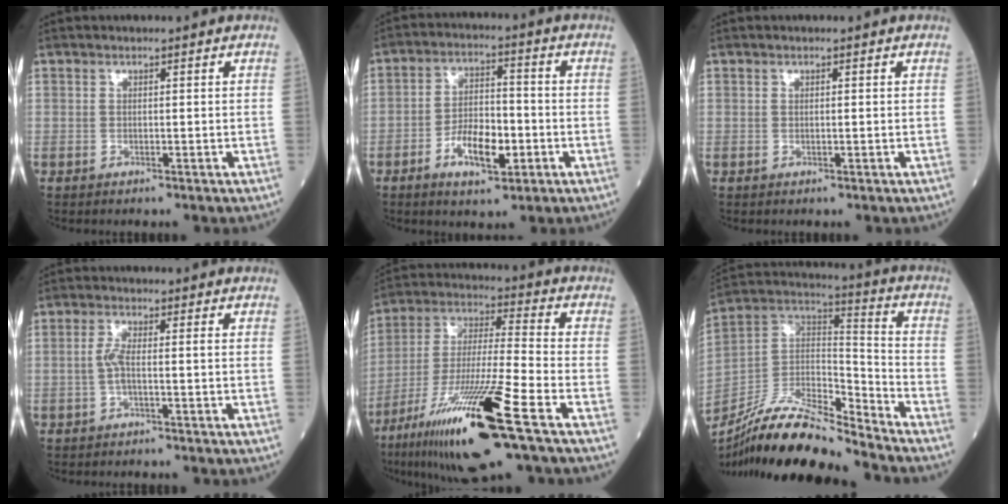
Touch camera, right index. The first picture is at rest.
{"total": 8.2, "force": [-3.2, 3.3, 6.8], "torque": [-0.124, 0.007, -0.055]}
{"total": 0.0}
{"total": 2.6, "force": [-0.6, 0.2, 2.5], "torque": [-0.053, 0.003, -0.015]}
{"total": 20.7, "force": [-10.9, 1.0, 17.6], "torque": [-0.331, -0.048, -0.197]}
{"total": 17.9, "force": [-15.4, 2.2, 8.9], "torque": [-0.166, 0.014, -0.286]}